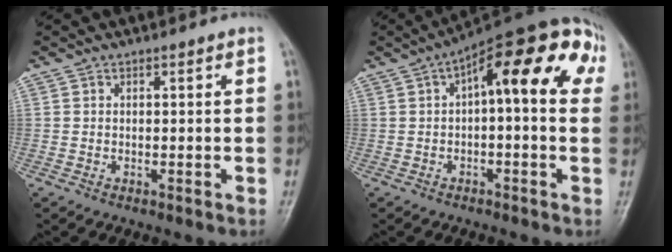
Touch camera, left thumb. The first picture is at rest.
{"total": 17.4, "force": [4.3, 6.9, 15.4], "torque": [-0.178, 0.045, 0.044]}